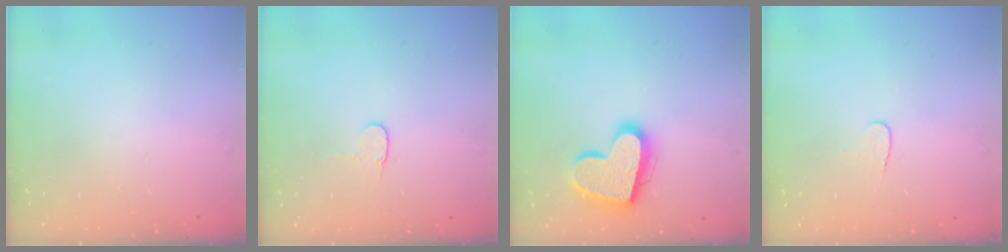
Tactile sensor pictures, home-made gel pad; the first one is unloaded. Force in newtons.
{"total": 3.8, "press": 3.8, "slide": 0.4}
{"total": 18.3, "press": 18.2, "slide": 1.4}
{"total": 3.3, "press": 3.3, "slide": 0.3}